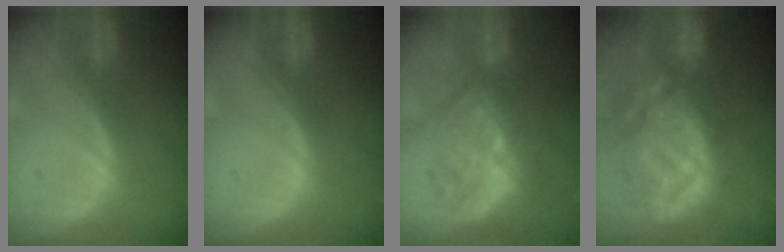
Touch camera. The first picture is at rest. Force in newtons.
{"total": 0.0}
{"total": 9.9, "press": 8.6, "slide": 4.9}
{"total": 12.4, "press": 11.1, "slide": 5.6}